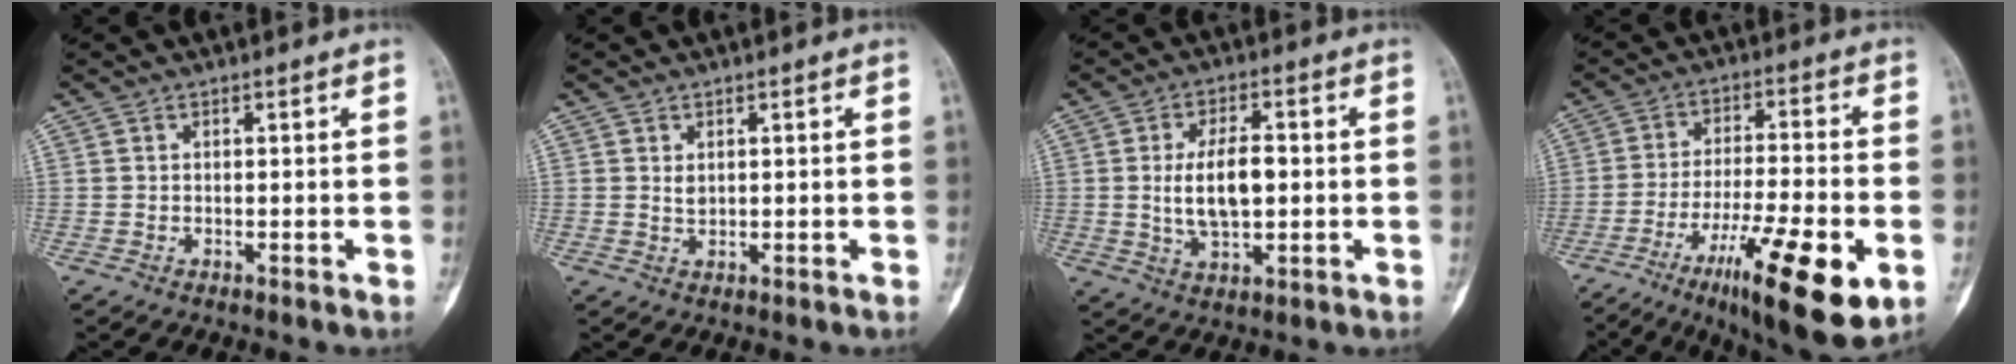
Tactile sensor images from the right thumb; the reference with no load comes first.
{"total": 1.5, "force": [0.6, 1.0, 1.0], "torque": [-0.014, -0.004, 0.015]}
{"total": 9.6, "force": [0.2, 4.8, 8.3], "torque": [-0.143, 0.002, 0.007]}
{"total": 18.9, "force": [-8.0, 4.5, 16.5], "torque": [-0.260, 0.014, -0.123]}